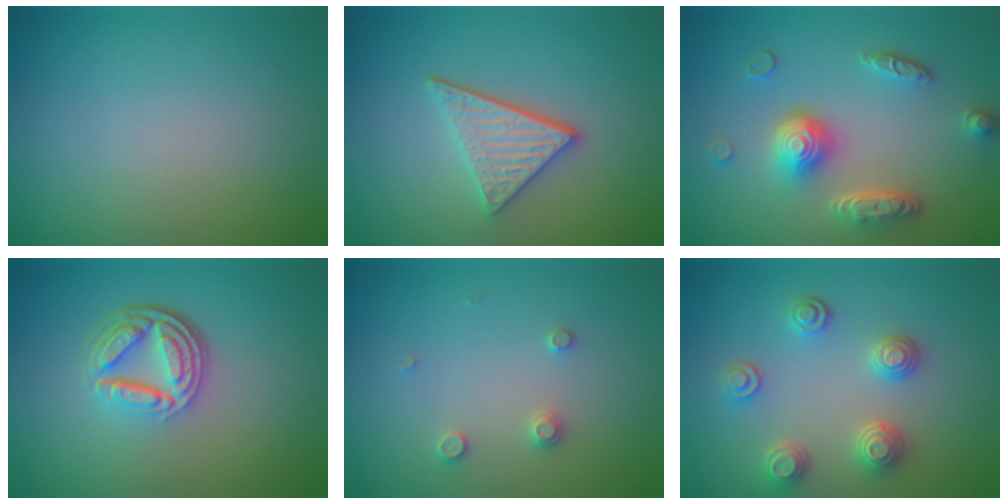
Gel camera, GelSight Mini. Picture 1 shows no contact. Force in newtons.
{"total": 3.8, "press": 3.1, "slide": 2.3}
{"total": 5.0, "press": 3.7, "slide": 3.3}
{"total": 5.1, "press": 3.6, "slide": 3.6}
{"total": 1.3, "press": 1.3, "slide": 0.2}
{"total": 3.5, "press": 3.2, "slide": 1.5}